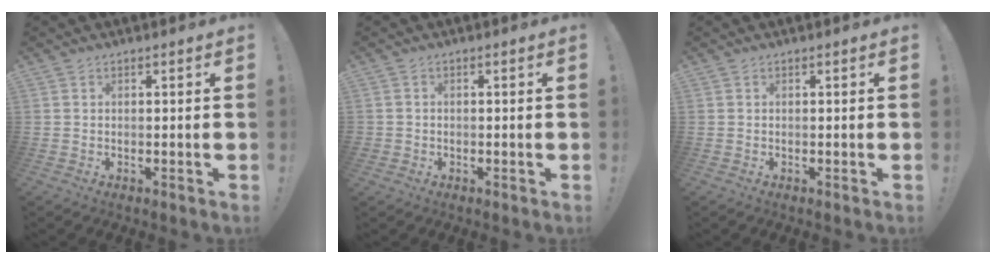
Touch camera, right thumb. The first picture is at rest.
{"total": 1.4, "force": [-0.2, 1.4, 0.1], "torque": [-0.006, 0.004, -0.003]}
{"total": 0.0}